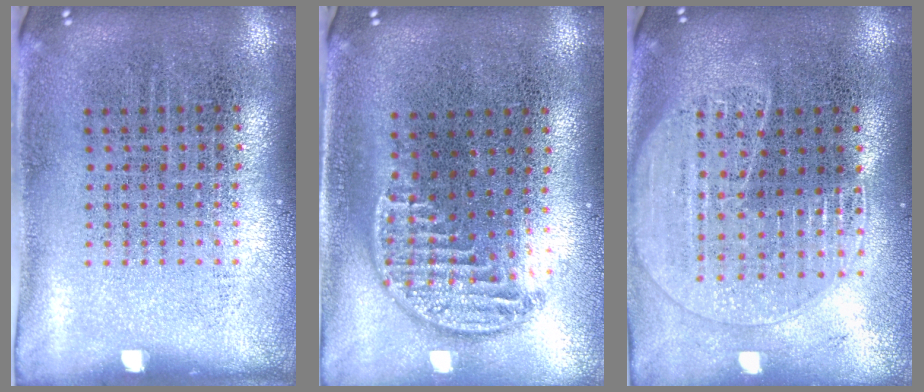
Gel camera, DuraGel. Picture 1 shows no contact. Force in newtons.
{"total": 1.3, "press": 1.1, "slide": 0.6}
{"total": 1.9, "press": 1.7, "slide": 0.8}